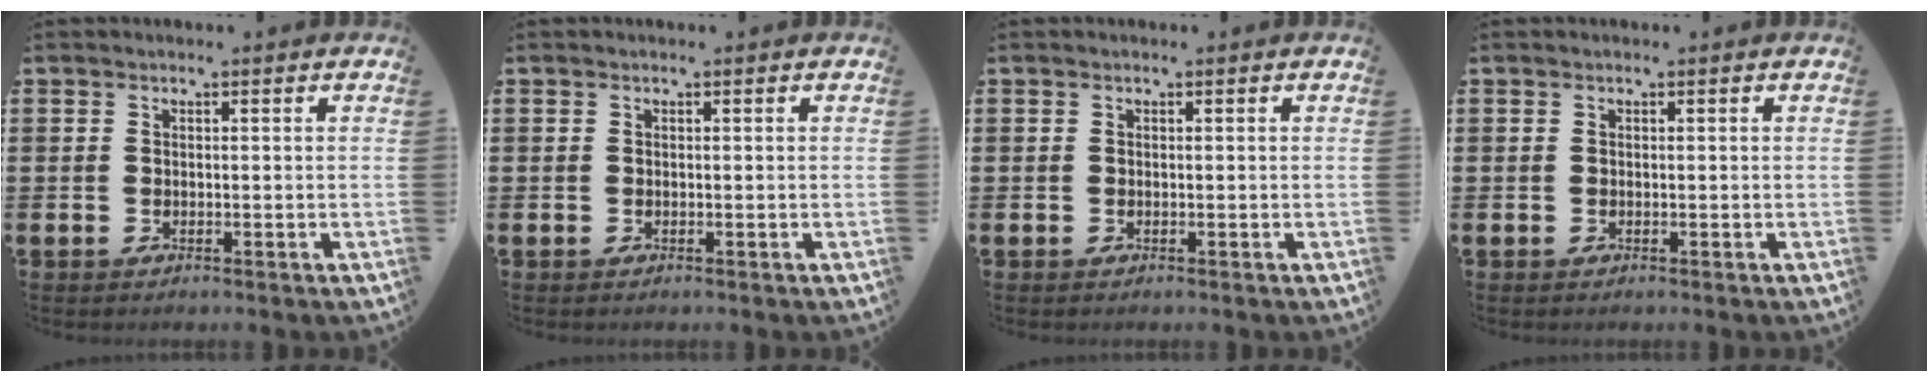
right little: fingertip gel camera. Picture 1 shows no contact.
{"total": 0.0}
{"total": 0.0}
{"total": 0.0}